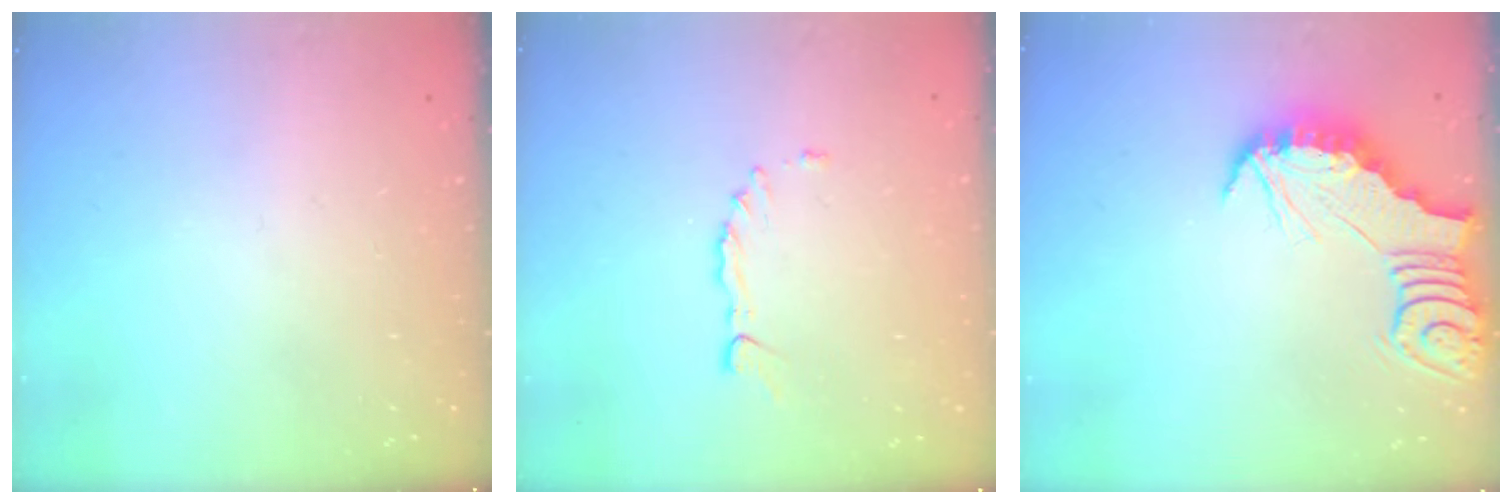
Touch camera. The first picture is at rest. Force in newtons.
{"total": 2.2, "press": 2.2, "slide": 0.3}
{"total": 2.5, "press": 2.5, "slide": 0.2}